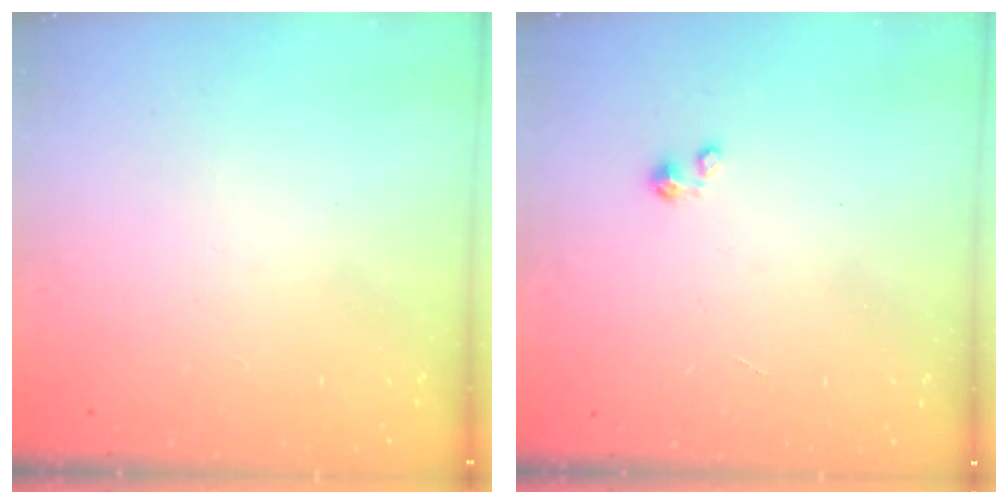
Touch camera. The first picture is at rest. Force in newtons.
{"total": 0.0}